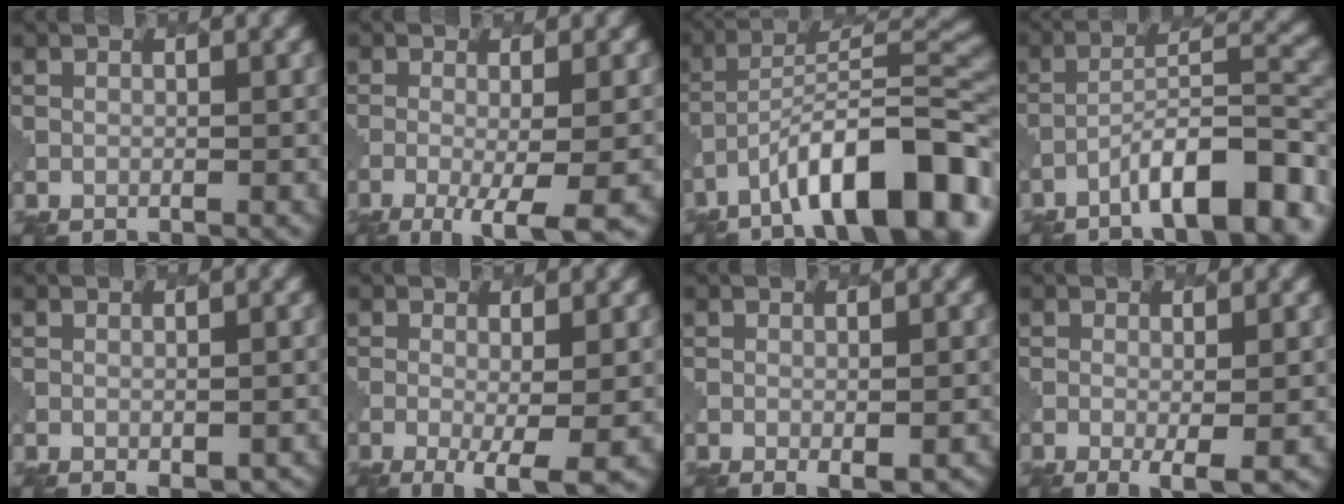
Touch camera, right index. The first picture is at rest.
{"total": 6.3, "force": [-2.9, 1.5, 5.4], "torque": [-0.071, -0.006, -0.042]}
{"total": 12.3, "force": [-7.3, 3.6, 9.1], "torque": [-0.130, 0.015, -0.118]}
{"total": 9.3, "force": [-6.0, 2.0, 6.8], "torque": [-0.104, 0.018, -0.093]}
{"total": 1.7, "force": [-0.8, 0.7, 1.3], "torque": [-0.016, -0.001, 0.000]}
{"total": 4.7, "force": [-1.6, 1.0, 4.3], "torque": [-0.068, -0.008, -0.020]}
{"total": 2.4, "force": [-1.0, 0.8, 2.0], "torque": [-0.028, -0.004, -0.001]}
{"total": 3.0, "force": [-0.9, 0.6, 2.9], "torque": [-0.046, -0.007, -0.008]}